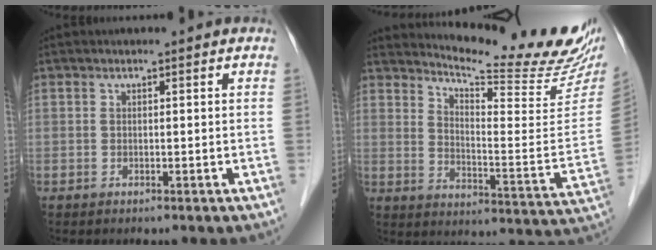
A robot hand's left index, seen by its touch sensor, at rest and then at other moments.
{"total": 20.3, "force": [19.0, 1.2, 7.2], "torque": [-0.115, -0.107, 0.236]}